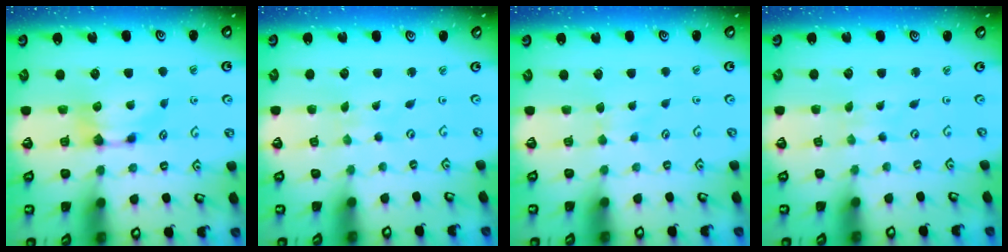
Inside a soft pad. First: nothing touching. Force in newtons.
{"total": 6.5, "press": 6.5, "slide": 0.4}
{"total": 2.6, "press": 2.6, "slide": 0.4}
{"total": 6.1, "press": 6.1, "slide": 0.3}